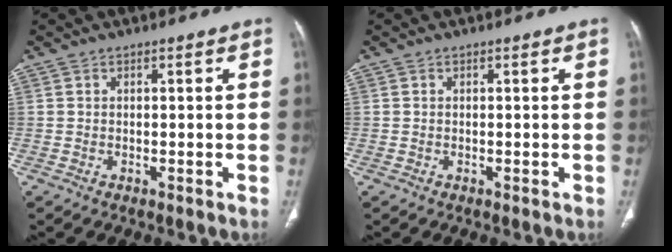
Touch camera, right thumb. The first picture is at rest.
{"total": 0.0}